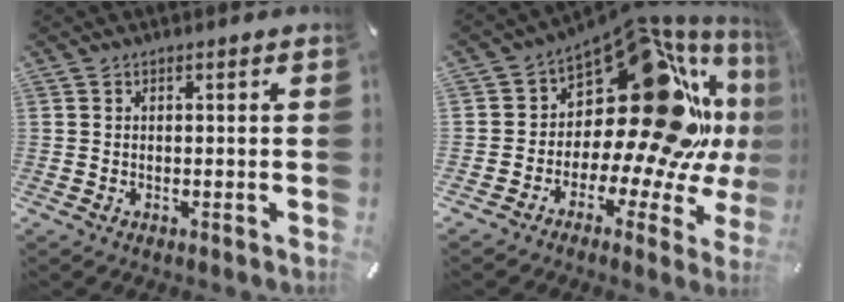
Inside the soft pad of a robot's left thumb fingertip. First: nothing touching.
{"total": 26.2, "force": [9.6, 13.9, 20.0], "torque": [-0.278, -0.109, 0.174]}